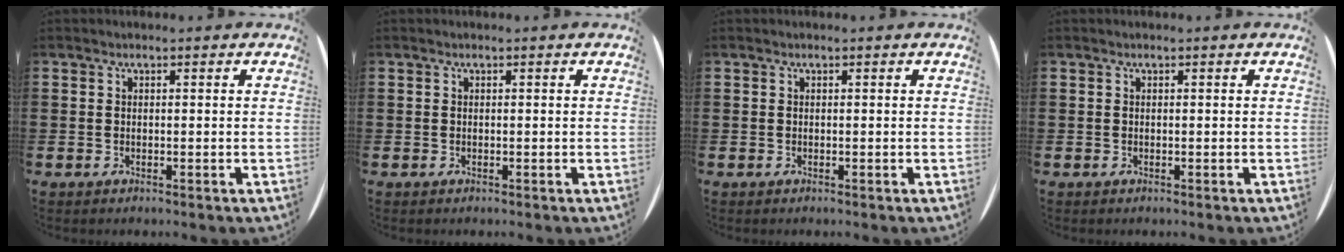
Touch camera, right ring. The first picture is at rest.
{"total": 0.0}
{"total": 0.0}
{"total": 0.0}